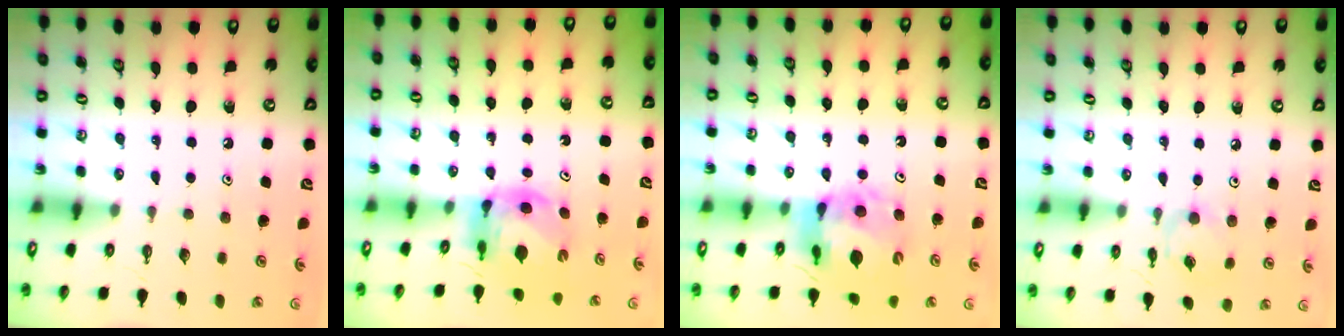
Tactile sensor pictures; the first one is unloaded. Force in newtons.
{"total": 6.7, "press": 6.7, "slide": 0.7}
{"total": 14.8, "press": 14.7, "slide": 1.7}
{"total": 6.9, "press": 6.9, "slide": 0.3}